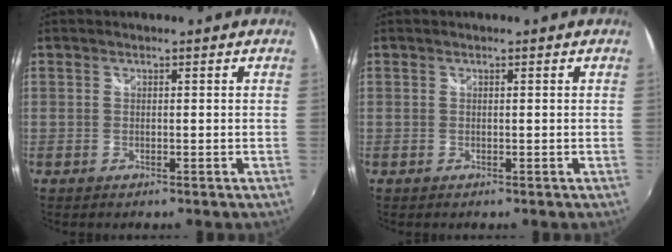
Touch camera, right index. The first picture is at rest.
{"total": 0.0}